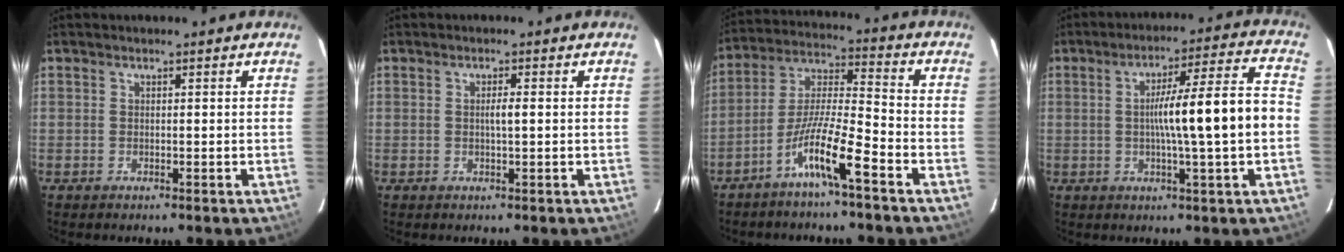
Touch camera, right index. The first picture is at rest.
{"total": 1.5, "force": [0.0, 0.0, 1.5], "torque": [-0.028, 0.001, 0.000]}
{"total": 10.3, "force": [-6.1, -0.1, 8.4], "torque": [-0.163, -0.002, -0.121]}
{"total": 12.7, "force": [-1.1, -0.6, 12.6], "torque": [-0.195, 0.015, -0.019]}